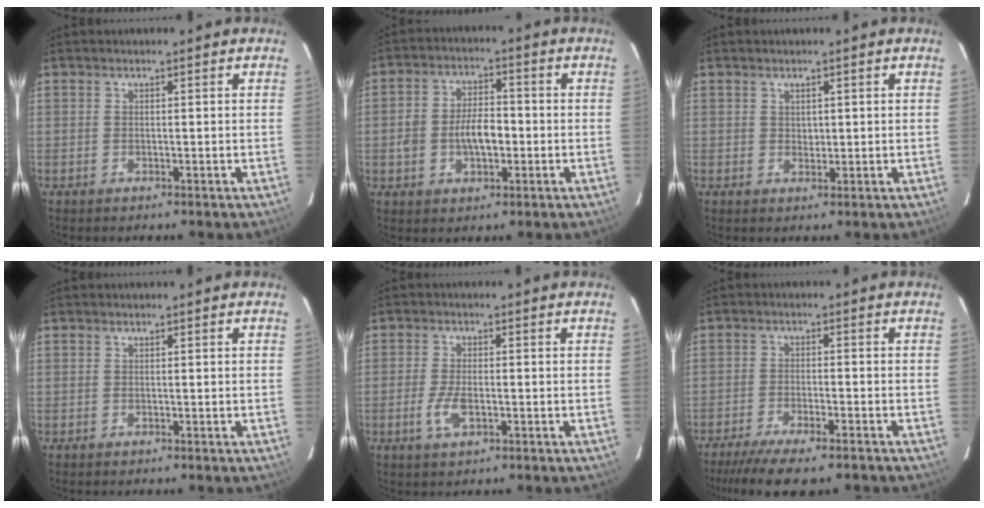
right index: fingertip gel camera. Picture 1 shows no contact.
{"total": 7.6, "force": [-1.5, 4.4, 5.9], "torque": [-0.120, 0.013, -0.024]}
{"total": 0.9, "force": [0.5, 0.4, -0.6], "torque": [0.016, 0.002, 0.009]}
{"total": 0.0}
{"total": 4.6, "force": [-1.6, 1.9, 3.8], "torque": [-0.086, -0.004, -0.031]}
{"total": 11.8, "force": [-10.2, 1.6, 5.5], "torque": [-0.126, -0.034, -0.165]}